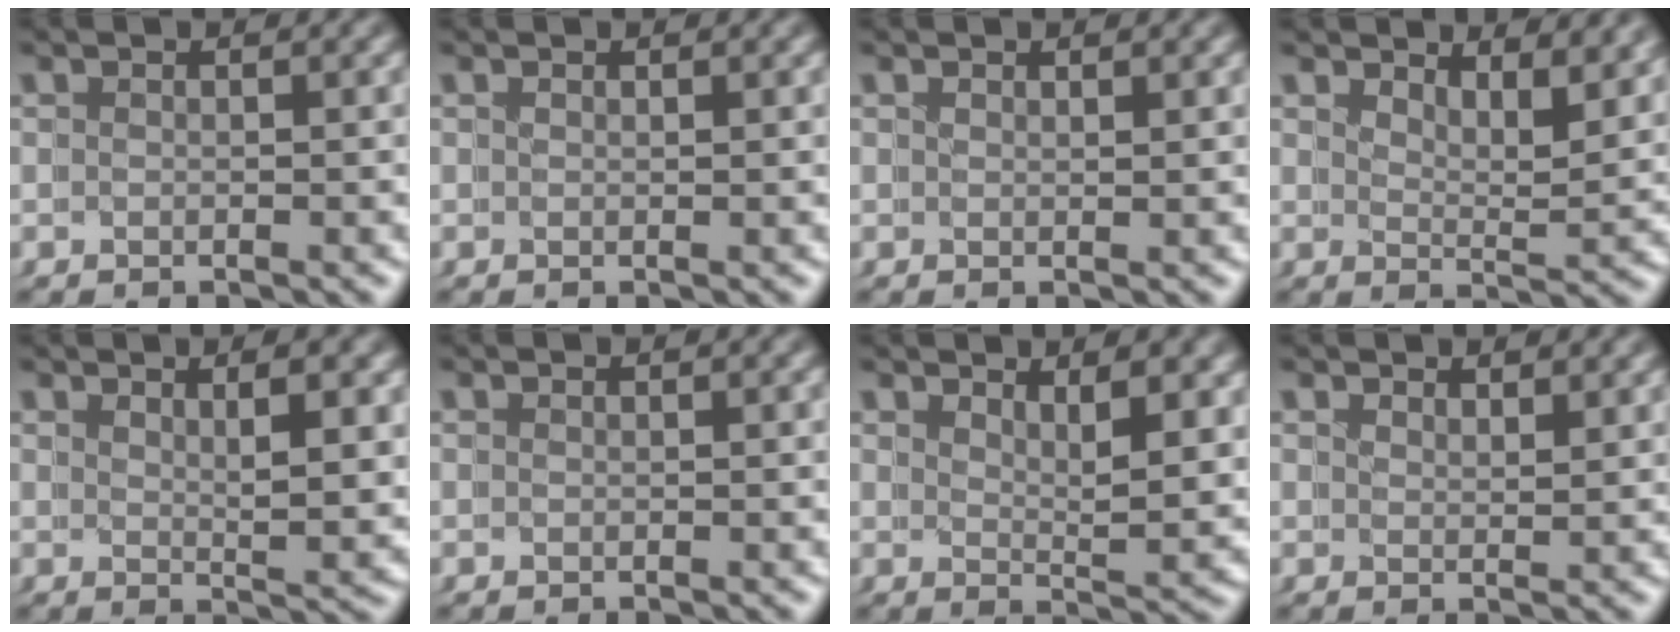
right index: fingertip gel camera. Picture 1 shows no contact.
{"total": 0.7, "force": [0.4, -0.2, -0.5], "torque": [0.005, -0.001, 0.007]}
{"total": 0.9, "force": [0.7, -0.3, -0.4], "torque": [0.003, -0.006, 0.016]}
{"total": 3.7, "force": [3.5, -0.5, 1.1], "torque": [-0.004, -0.012, 0.059]}
{"total": 2.3, "force": [1.5, -1.2, 1.3], "torque": [-0.011, -0.008, 0.032]}
{"total": 0.0}
{"total": 2.8, "force": [2.4, -0.9, 1.3], "torque": [-0.008, -0.015, 0.043]}
{"total": 2.0, "force": [1.7, -0.7, -0.8], "torque": [0.013, -0.010, 0.034]}